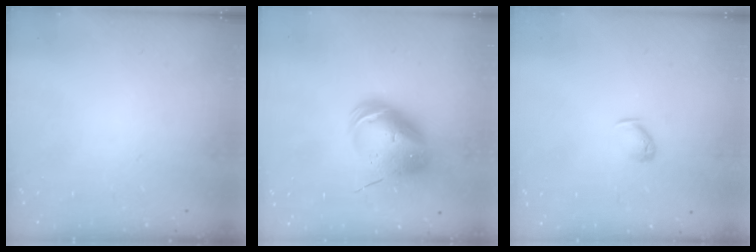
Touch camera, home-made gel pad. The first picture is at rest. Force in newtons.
{"total": 13.5, "press": 13.2, "slide": 2.6}
{"total": 4.1, "press": 4.0, "slide": 0.9}